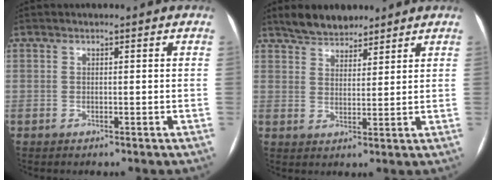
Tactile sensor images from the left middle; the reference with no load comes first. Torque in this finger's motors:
{"motor_torque": [0.32, -0.38, -0.04, -0.01]}